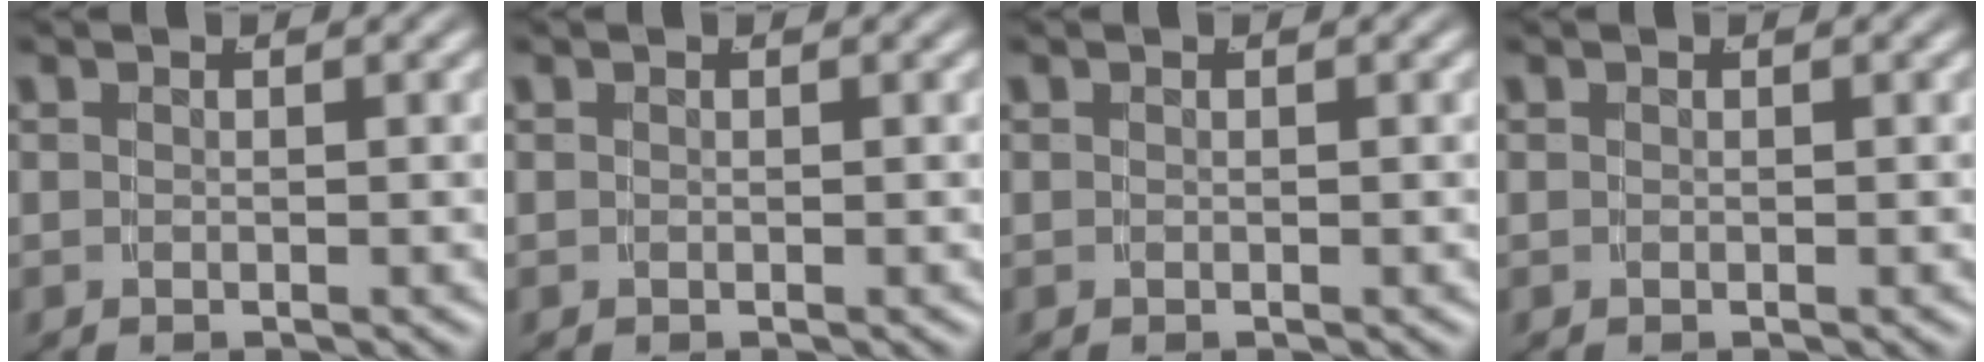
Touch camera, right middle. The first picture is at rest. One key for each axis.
{"total": 0.0}
{"total": 0.0}
{"total": 0.0}